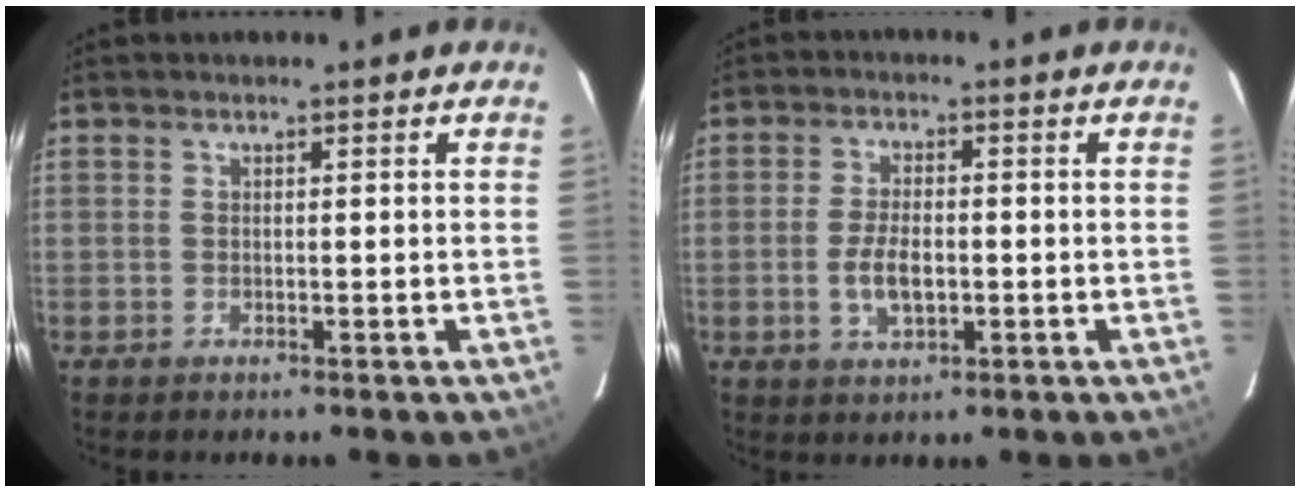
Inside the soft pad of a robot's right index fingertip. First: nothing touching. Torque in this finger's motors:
{"motor_torque": [0.31, 0.22, 0.23, 0.04]}